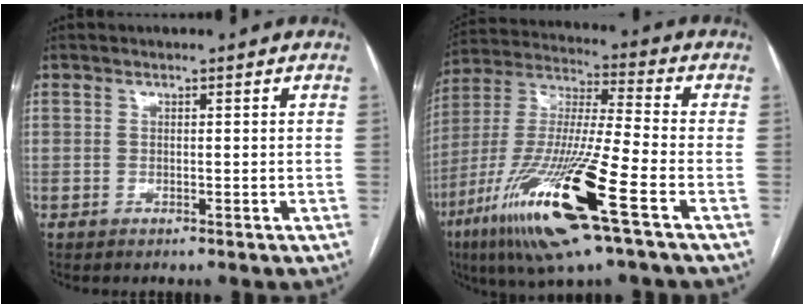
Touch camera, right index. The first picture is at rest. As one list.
[{"total": 21.1, "force": [-9.6, 1.3, 18.7], "torque": [-0.396, -0.045, -0.182]}]